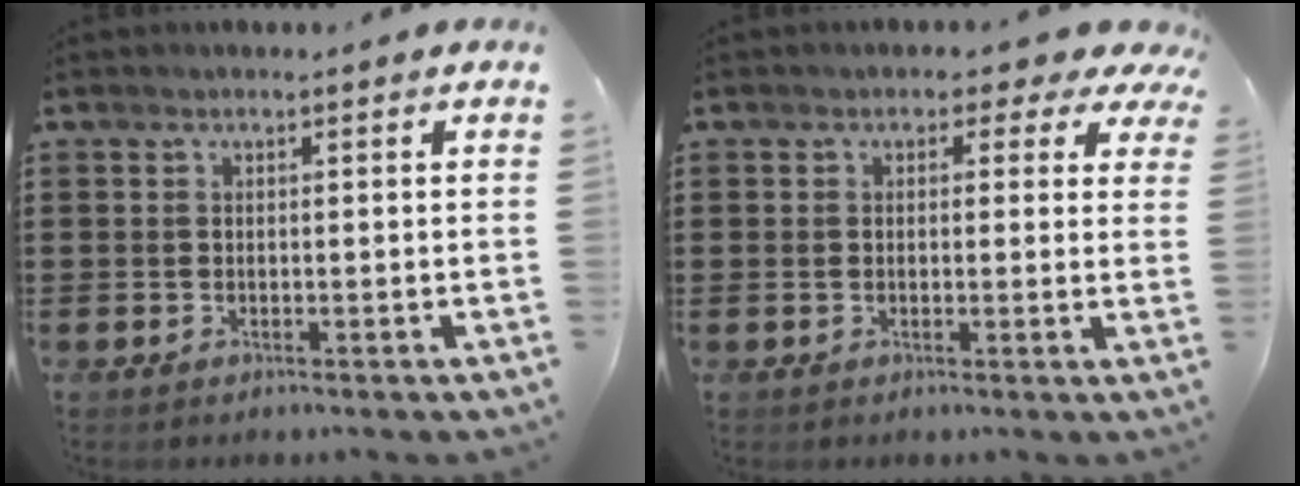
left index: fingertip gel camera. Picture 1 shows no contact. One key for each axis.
{"total": 2.6, "fx": 1.4, "fy": 1.5, "fz": 1.6, "tx": -0.025, "ty": -0.002, "tz": 0.018}